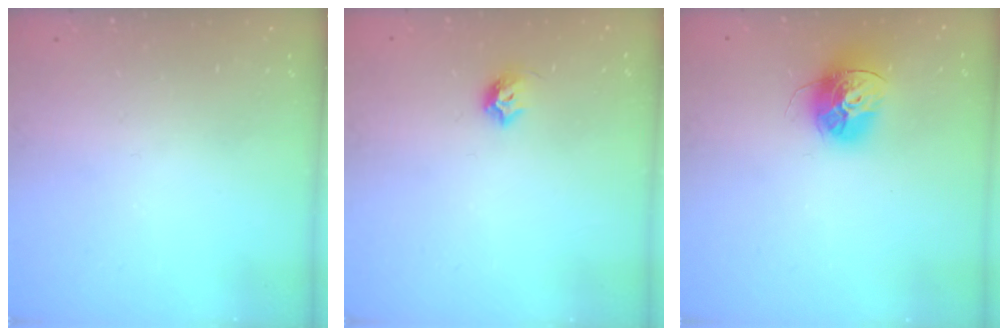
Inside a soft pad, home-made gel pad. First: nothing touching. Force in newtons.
{"total": 6.8, "press": 6.8, "slide": 1.0}
{"total": 15.0, "press": 14.9, "slide": 1.3}